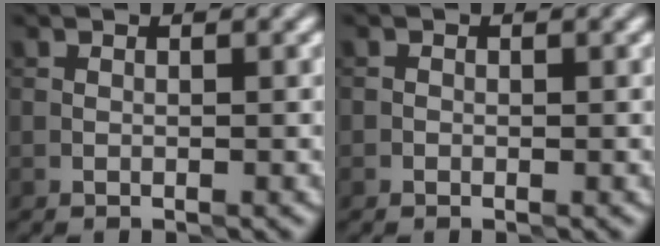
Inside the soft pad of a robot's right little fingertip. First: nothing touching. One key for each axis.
{"total": 0.0}